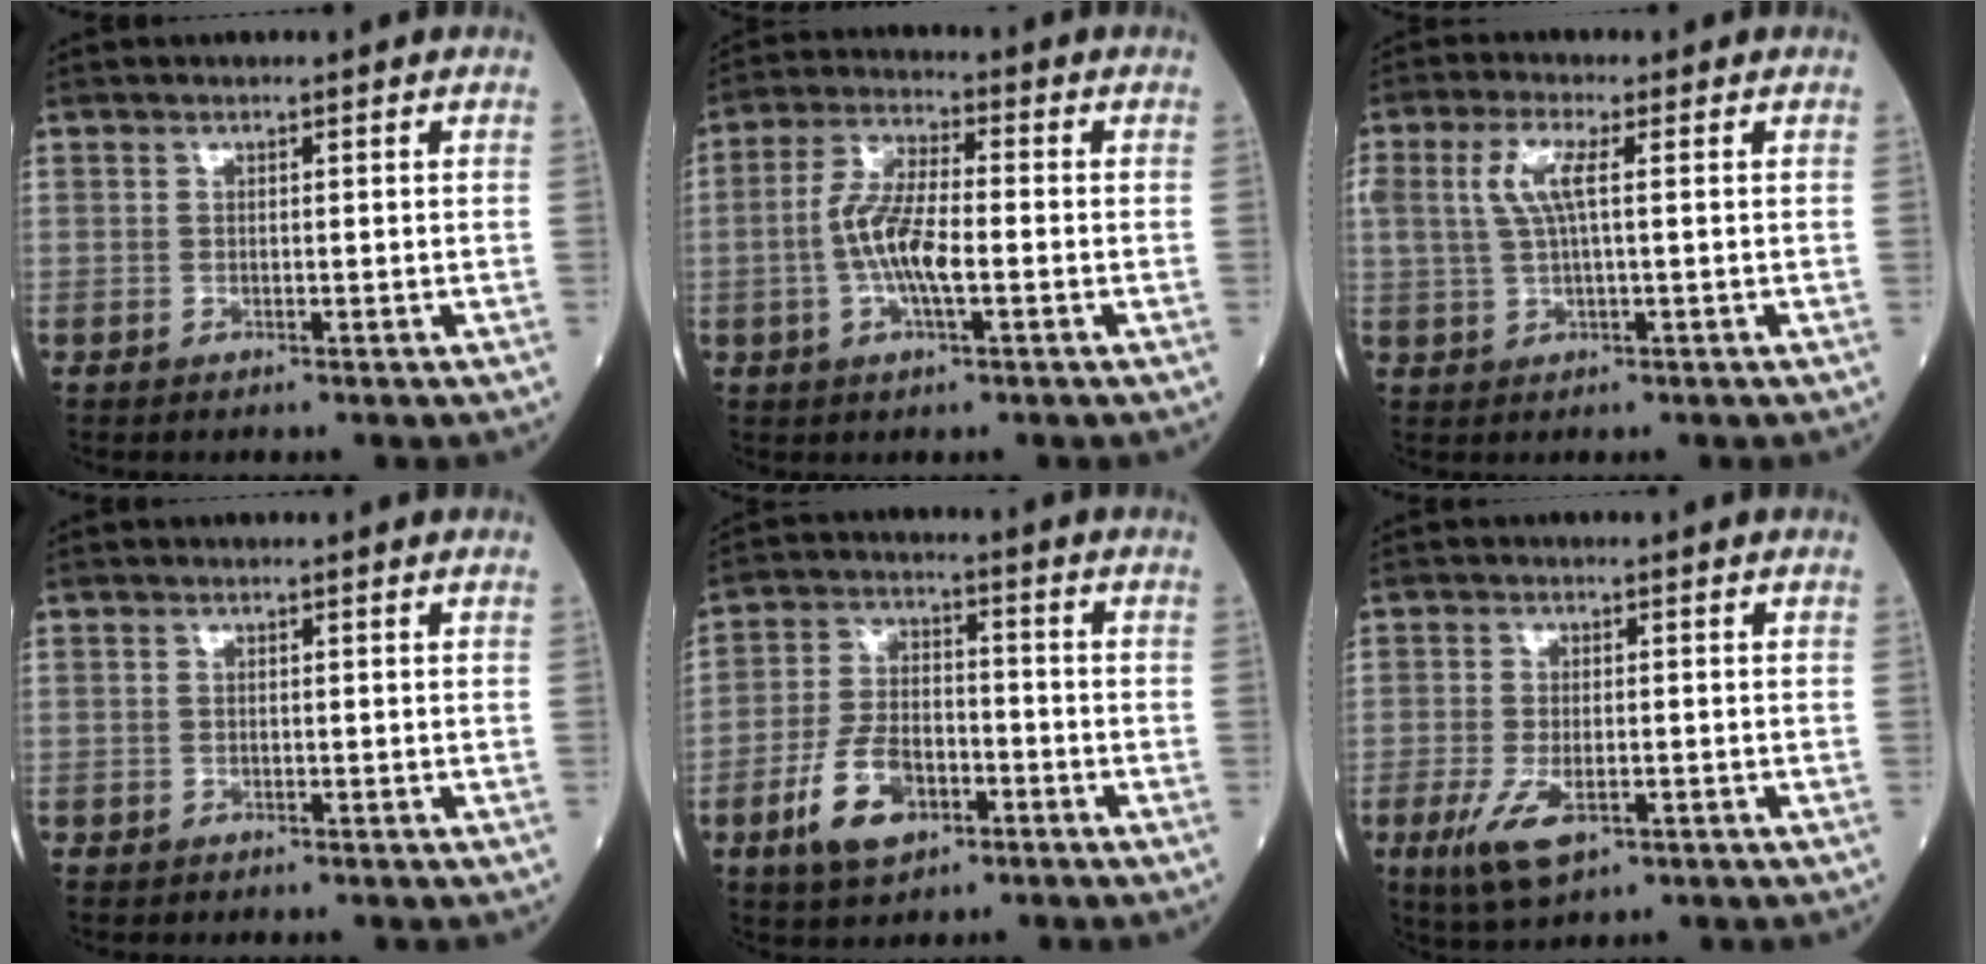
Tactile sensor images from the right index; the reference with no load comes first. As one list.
[{"total": 8.1, "force": [-1.4, 2.1, 7.7], "torque": [-0.161, 0.006, -0.032]}, {"total": 4.9, "force": [1.2, 1.1, 4.7], "torque": [-0.112, 0.011, 0.024]}, {"total": 0.6, "force": [-0.3, 0.5, 0.0], "torque": [-0.008, 0.003, -0.004]}, {"total": 9.4, "force": [-4.3, 5.0, 6.6], "torque": [-0.145, 0.007, -0.074]}, {"total": 6.4, "force": [-2.8, 2.6, 5.1], "torque": [-0.105, -0.011, -0.039]}]